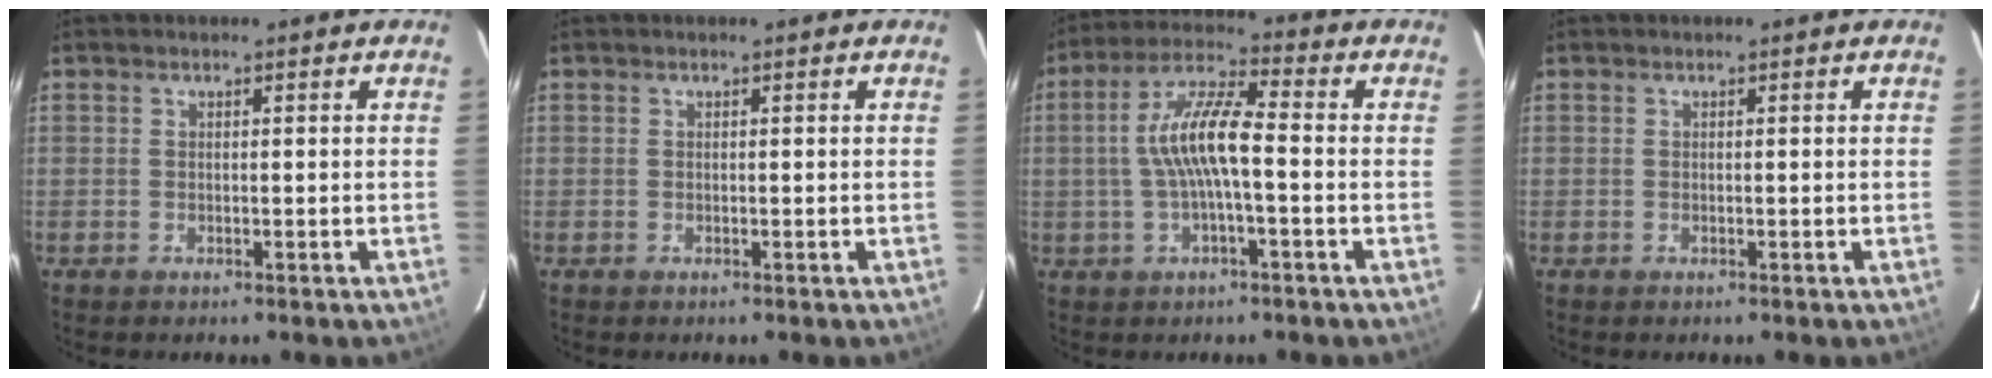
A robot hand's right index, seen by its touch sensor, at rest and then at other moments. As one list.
[{"total": 0.0}, {"total": 9.9, "force": [-0.9, 2.0, 9.7], "torque": [-0.193, 0.015, -0.018]}, {"total": 0.0}]